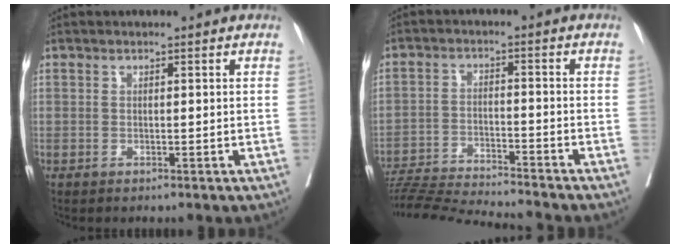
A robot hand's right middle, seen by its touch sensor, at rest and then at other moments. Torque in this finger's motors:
{"motor_torque": [0.06, -1.41, -0.02, 0.01]}